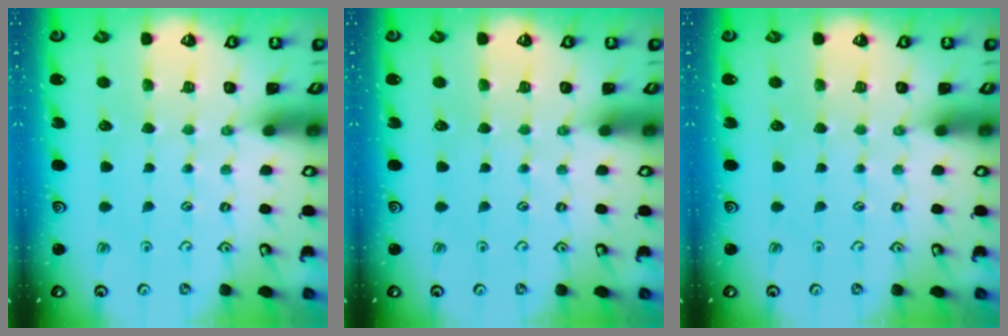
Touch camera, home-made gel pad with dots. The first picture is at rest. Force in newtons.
{"total": 0.0}
{"total": 0.0}